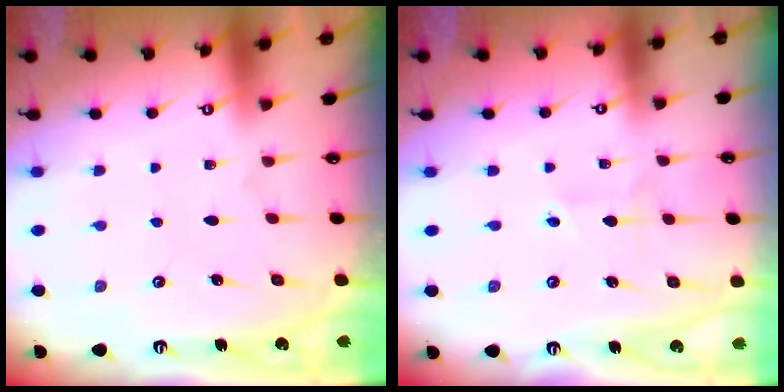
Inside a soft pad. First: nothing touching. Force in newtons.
{"total": 1.6, "press": 1.3, "slide": 0.9}